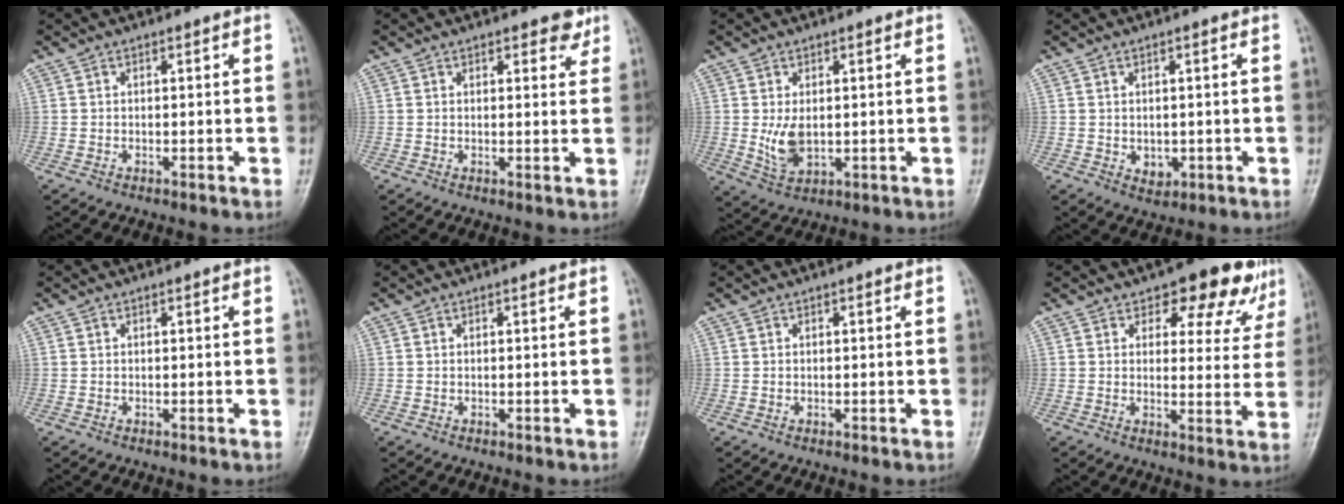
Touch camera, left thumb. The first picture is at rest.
{"total": 3.1, "force": [2.2, 1.5, 1.7], "torque": [0.000, -0.010, 0.025]}
{"total": 5.2, "force": [0.3, 3.2, 4.1], "torque": [-0.070, -0.015, 0.015]}
{"total": 2.7, "force": [-0.2, 2.1, 1.7], "torque": [-0.015, -0.002, 0.005]}
{"total": 0.0}
{"total": 0.0}
{"total": 0.0}
{"total": 11.1, "force": [7.5, 5.6, 6.1], "torque": [-0.027, -0.039, 0.085]}